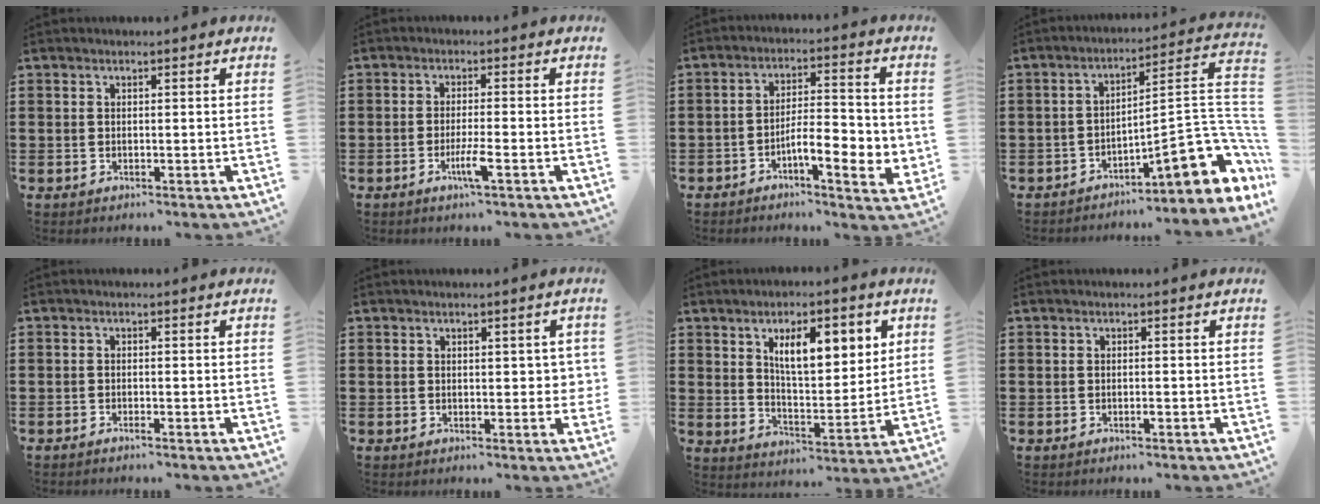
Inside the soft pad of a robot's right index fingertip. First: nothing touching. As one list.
[{"total": 3.9, "force": [-1.9, 0.1, 3.4], "torque": [-0.063, -0.011, -0.034]}, {"total": 6.7, "force": [-2.5, 2.0, 5.9], "torque": [-0.093, -0.004, -0.044]}, {"total": 11.5, "force": [-5.2, 3.2, 9.8], "torque": [-0.140, -0.008, -0.096]}, {"total": 0.7, "force": [-0.6, 0.0, 0.4], "torque": [-0.007, -0.002, -0.012]}, {"total": 2.6, "force": [0.7, 1.5, 1.9], "torque": [-0.022, 0.002, 0.008]}, {"total": 9.1, "force": [4.0, 3.5, 7.4], "torque": [-0.122, -0.002, 0.062]}, {"total": 0.7, "force": [-0.3, 0.1, 0.6], "torque": [-0.010, -0.003, -0.006]}]